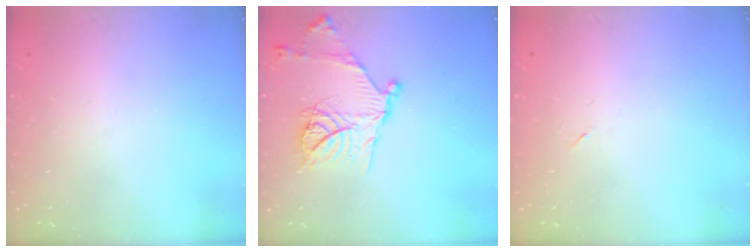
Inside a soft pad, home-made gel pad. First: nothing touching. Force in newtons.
{"total": 18.1, "press": 18.0, "slide": 1.7}
{"total": 2.2, "press": 1.9, "slide": 1.2}